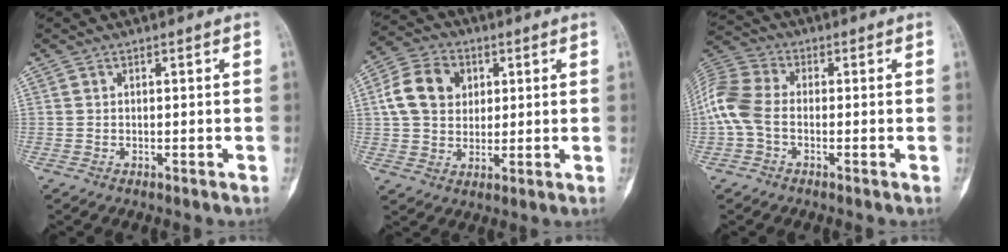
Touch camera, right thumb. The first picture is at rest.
{"total": 10.9, "force": [2.4, 8.6, 6.2], "torque": [-0.091, 0.004, 0.037]}
{"total": 9.0, "force": [-1.3, 5.9, 6.8], "torque": [-0.152, 0.021, -0.040]}